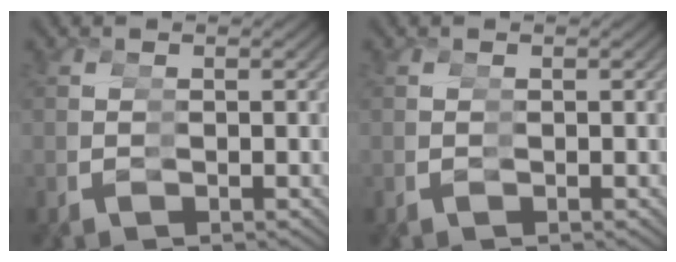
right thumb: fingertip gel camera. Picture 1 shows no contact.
{"total": 0.0}